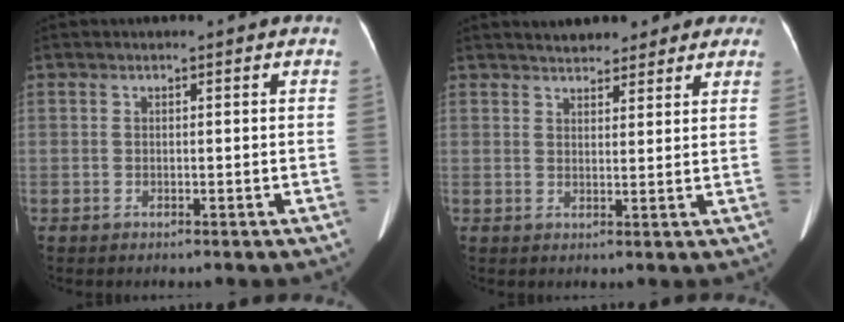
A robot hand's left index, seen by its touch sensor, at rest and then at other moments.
{"total": 8.8, "force": [7.5, 3.3, 3.4], "torque": [-0.026, 0.020, 0.091]}